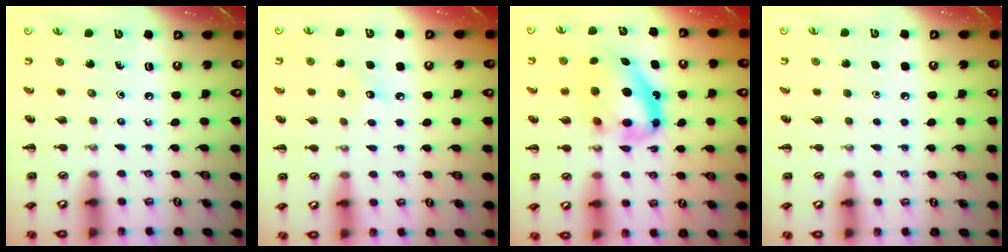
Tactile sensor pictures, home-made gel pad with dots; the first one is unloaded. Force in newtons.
{"total": 5.9, "press": 5.7, "slide": 1.6}
{"total": 12.7, "press": 12.3, "slide": 3.0}
{"total": 1.8, "press": 1.8, "slide": 0.1}